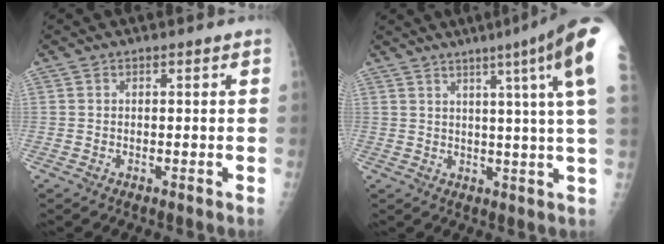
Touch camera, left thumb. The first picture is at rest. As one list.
[{"total": 16.5, "force": [8.4, -0.6, 14.2], "torque": [-0.182, -0.036, 0.086]}]